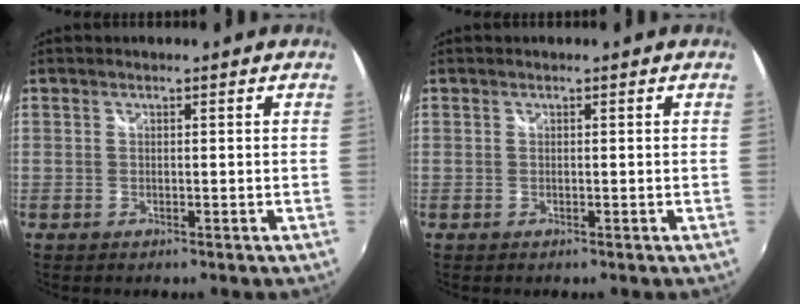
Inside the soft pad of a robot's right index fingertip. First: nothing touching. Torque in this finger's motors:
{"motor_torque": [0.00, 0.00, 0.00, 0.00]}